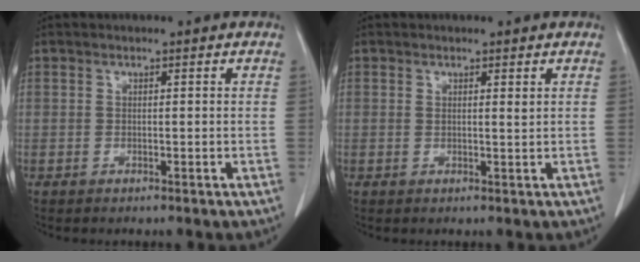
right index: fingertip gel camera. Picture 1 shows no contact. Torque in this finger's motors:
{"motor_torque": [-0.08, 0.08, -0.01, 0.00]}